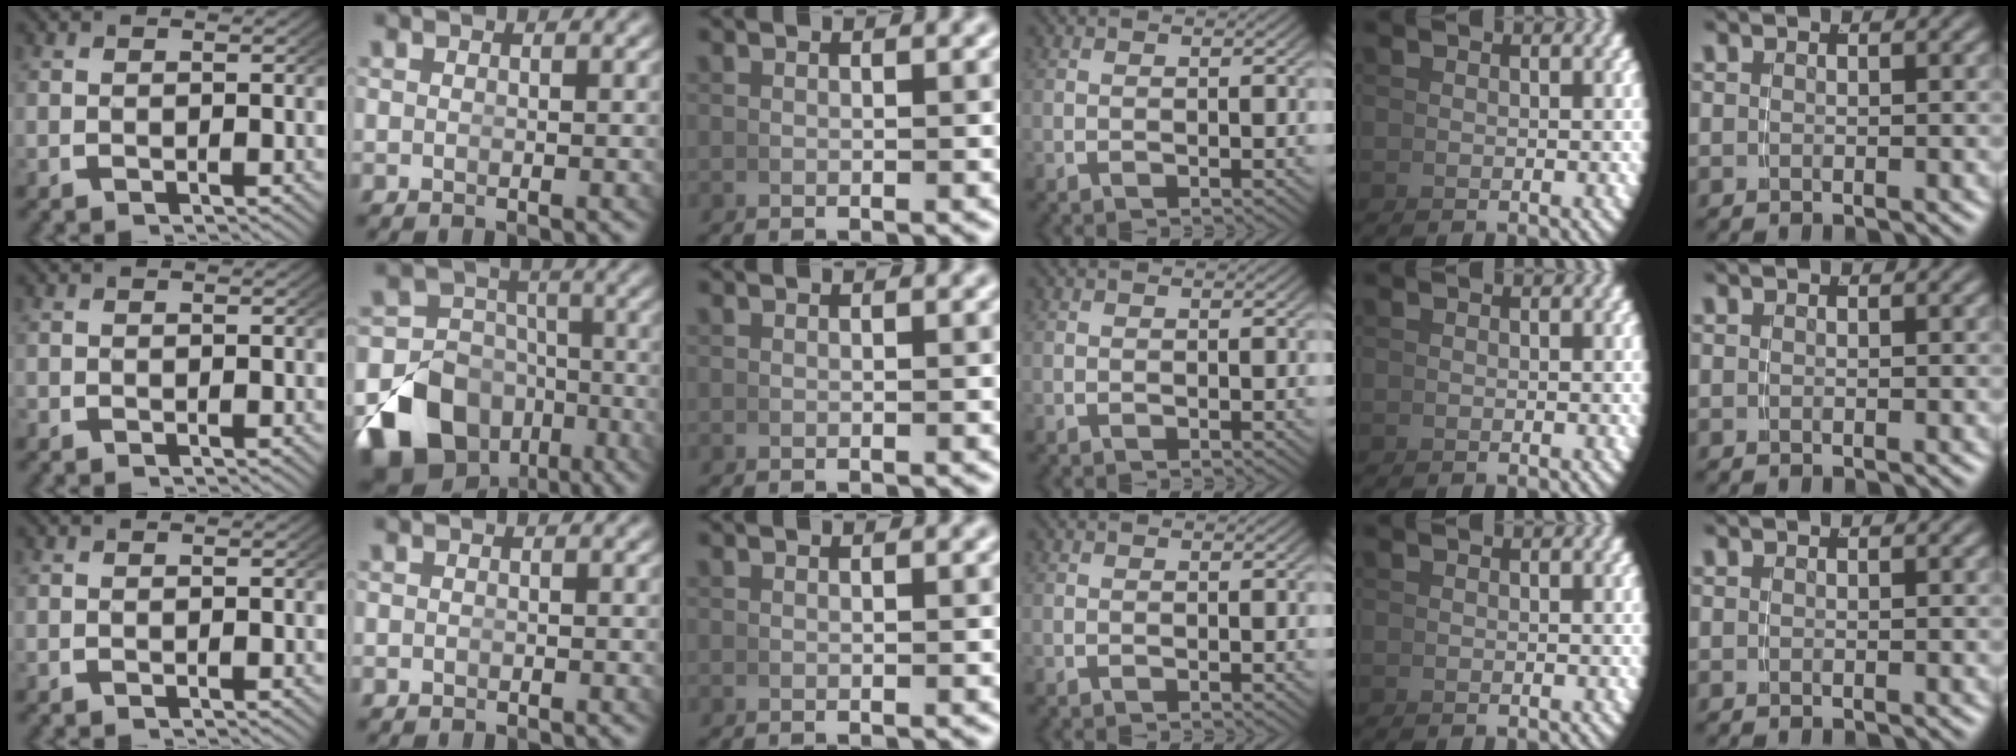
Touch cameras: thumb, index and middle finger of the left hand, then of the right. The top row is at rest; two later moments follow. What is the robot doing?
{"motion": "grasp_and_lifting", "object": "coin"}